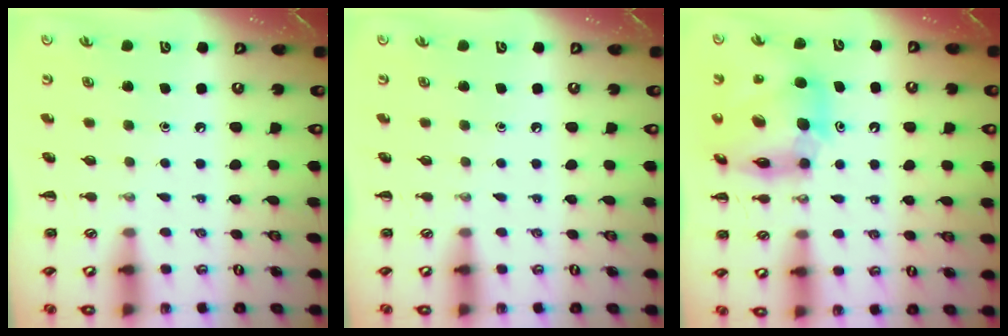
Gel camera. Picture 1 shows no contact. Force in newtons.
{"total": 0.0}
{"total": 13.4, "press": 13.0, "slide": 3.4}